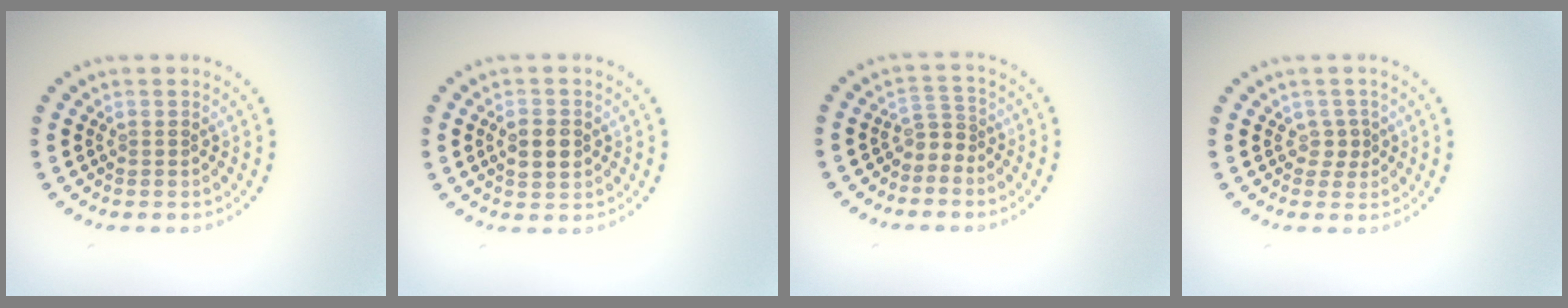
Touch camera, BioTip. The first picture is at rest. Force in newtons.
{"total": 2.7, "press": 2.7, "slide": 0.1}
{"total": 1.7, "press": 1.2, "slide": 1.3}
{"total": 1.2, "press": 0.9, "slide": 0.7}